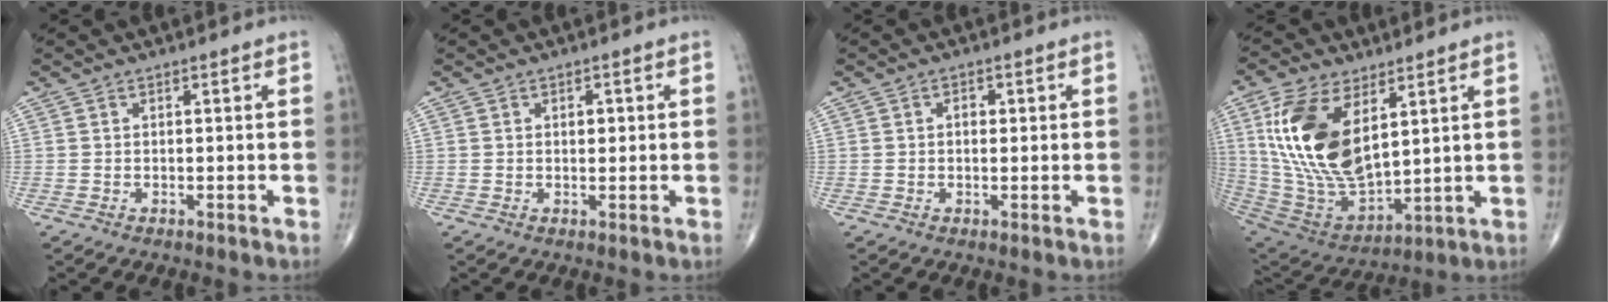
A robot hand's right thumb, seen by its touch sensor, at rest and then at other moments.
{"total": 1.7, "force": [0.4, 1.1, 1.3], "torque": [-0.011, 0.001, 0.005]}
{"total": 1.9, "force": [0.4, 1.3, 1.4], "torque": [-0.018, 0.003, 0.003]}
{"total": 20.5, "force": [6.7, 10.4, 16.4], "torque": [-0.311, -0.030, 0.140]}